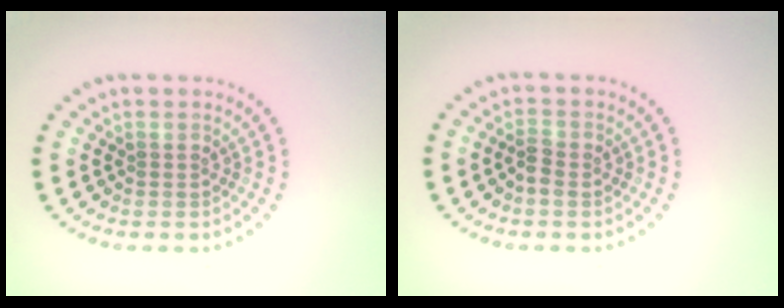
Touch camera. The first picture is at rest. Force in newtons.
{"total": 1.2, "press": 1.2, "slide": 0.3}